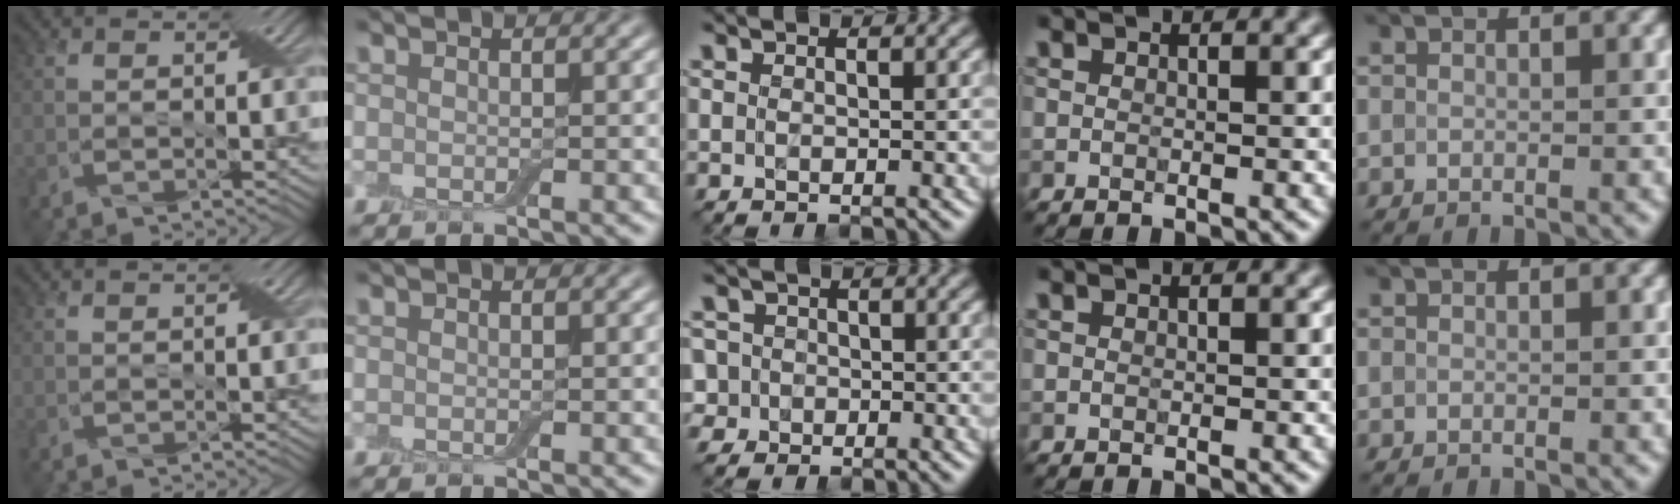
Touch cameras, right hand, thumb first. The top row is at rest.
{"middle": {"total": 4.0, "force": [-0.2, 3.8, 1.1], "torque": [-0.015, 0.024, -0.032]}}